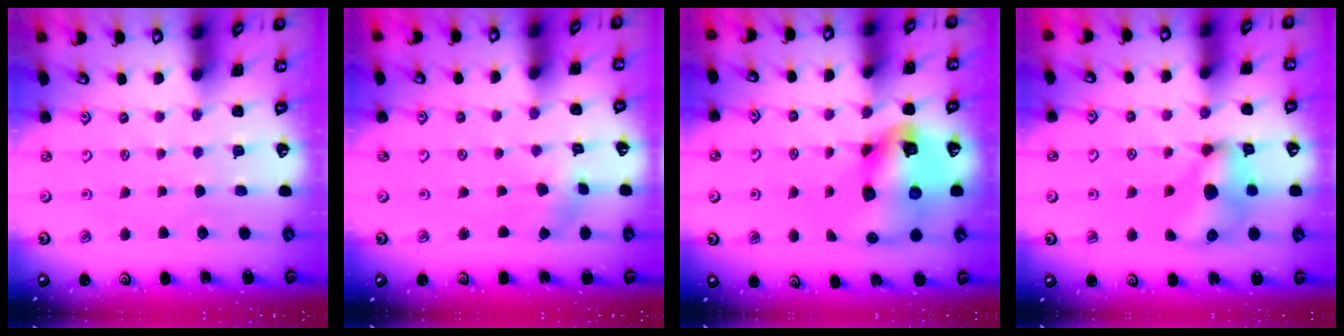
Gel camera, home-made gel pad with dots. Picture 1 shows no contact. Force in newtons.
{"total": 1.2, "press": 1.2, "slide": 0.2}
{"total": 15.1, "press": 15.0, "slide": 2.1}
{"total": 13.3, "press": 13.3, "slide": 0.9}